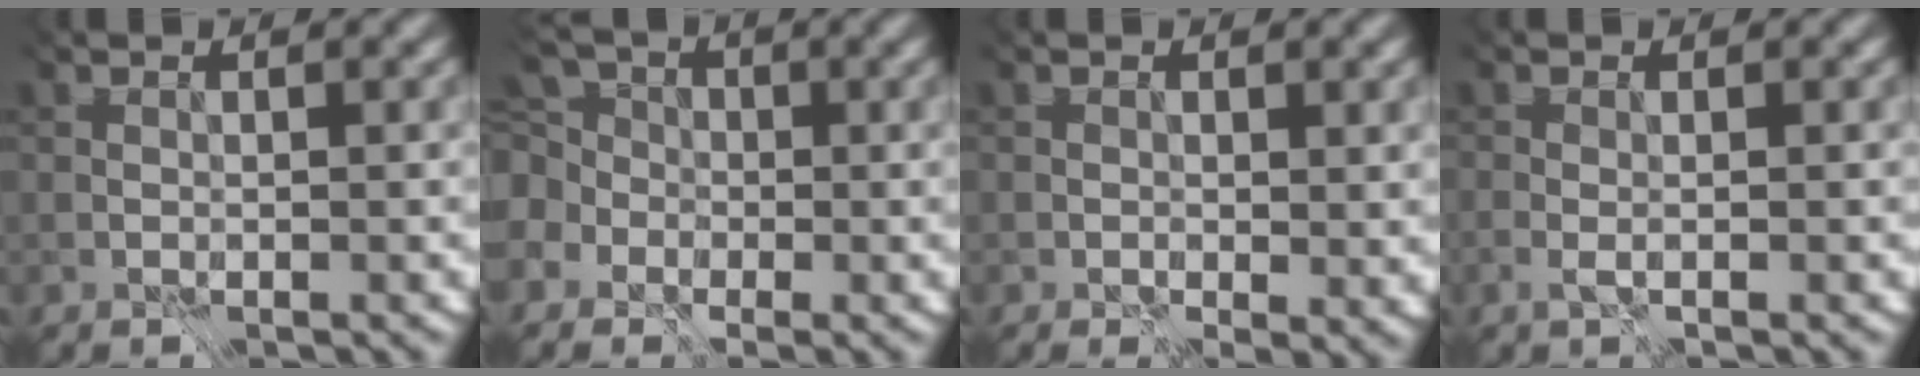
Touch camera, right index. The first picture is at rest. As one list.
[{"total": 7.0, "force": [-0.1, 5.5, 4.2], "torque": [-0.079, 0.029, -0.020]}, {"total": 1.4, "force": [0.4, 0.6, 1.2], "torque": [-0.017, -0.005, 0.002]}, {"total": 1.3, "force": [-1.2, -0.3, 0.4], "torque": [-0.013, 0.010, -0.036]}]